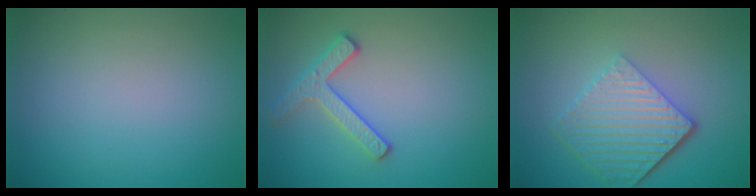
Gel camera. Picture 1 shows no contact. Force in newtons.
{"total": 2.5, "press": 2.4, "slide": 0.5}
{"total": 6.1, "press": 4.3, "slide": 4.4}